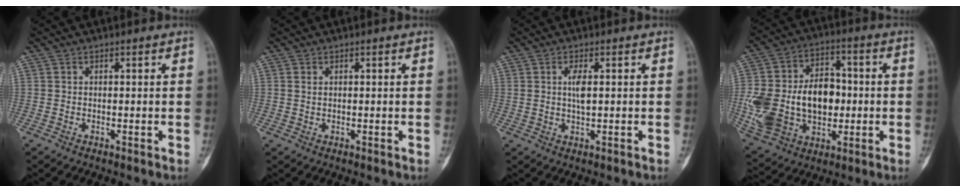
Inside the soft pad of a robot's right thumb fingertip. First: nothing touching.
{"total": 1.0, "force": [0.4, 0.6, 0.7], "torque": [-0.015, 0.002, 0.012]}
{"total": 3.0, "force": [0.5, 0.7, 2.8], "torque": [-0.055, 0.000, 0.012]}
{"total": 22.8, "force": [-1.1, 16.0, 16.3], "torque": [-0.301, 0.021, 0.001]}